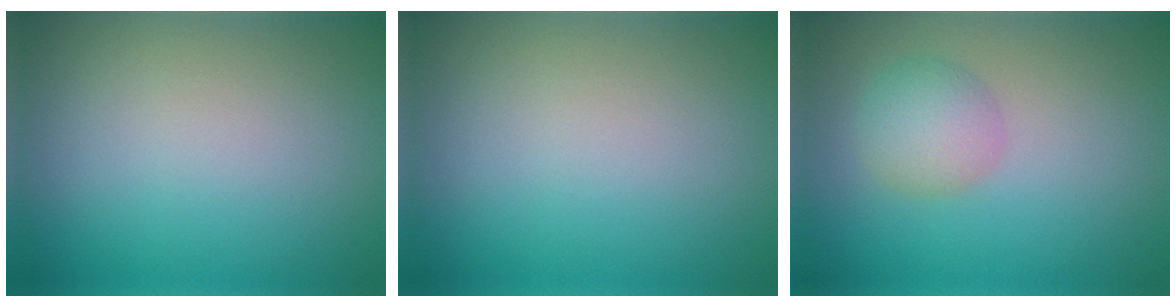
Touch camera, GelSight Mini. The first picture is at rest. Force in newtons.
{"total": 0.0}
{"total": 2.9, "press": 2.9, "slide": 0.2}